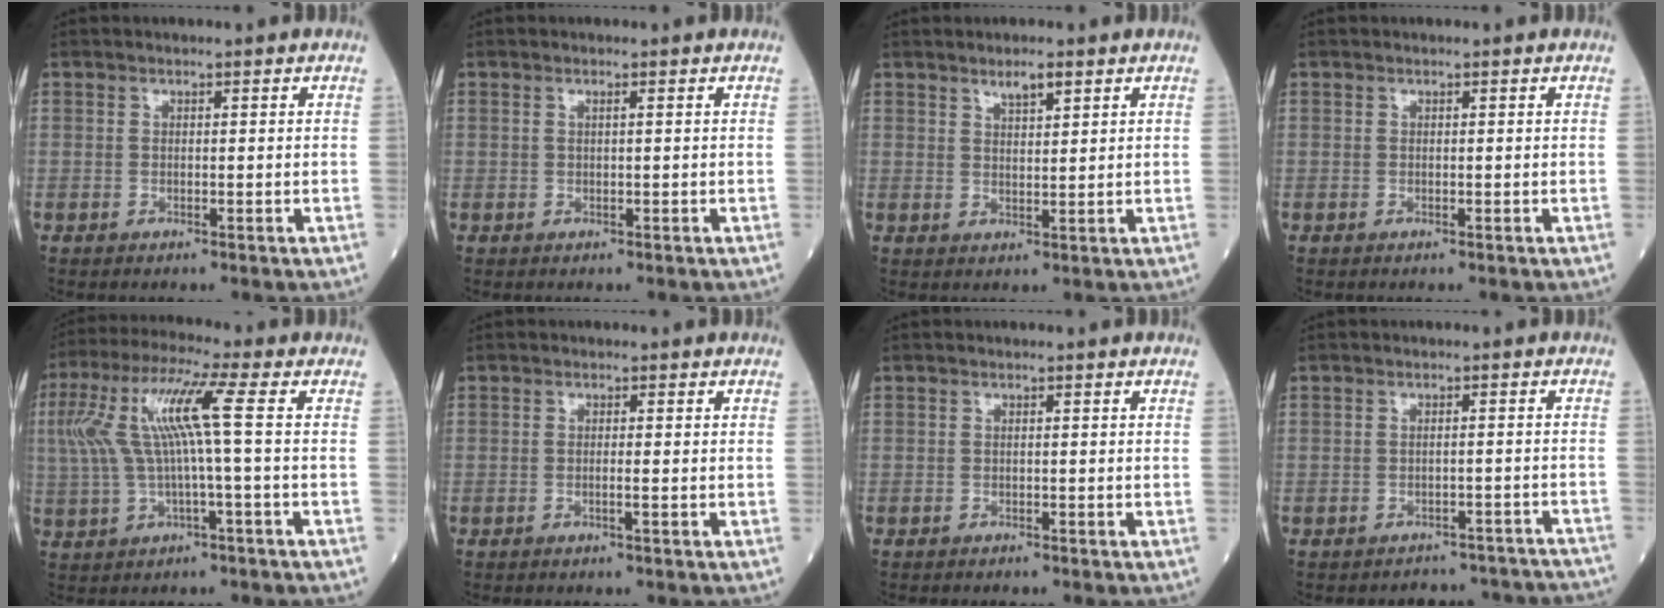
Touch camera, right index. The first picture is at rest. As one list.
[{"total": 0.5, "force": [0.2, 0.0, 0.5], "torque": [-0.012, 0.003, 0.004]}, {"total": 2.7, "force": [1.9, 0.6, 1.8], "torque": [-0.034, -0.001, 0.034]}, {"total": 0.0}, {"total": 10.5, "force": [1.1, 0.1, 10.5], "torque": [-0.224, 0.032, 0.022]}, {"total": 0.8, "force": [-0.3, -0.2, 0.7], "torque": [-0.012, 0.001, -0.008]}, {"total": 1.0, "force": [-0.9, 0.2, 0.3], "torque": [-0.008, -0.001, -0.013]}, {"total": 13.1, "force": [-12.7, 3.1, -0.3], "torque": [0.027, 0.046, -0.137]}]